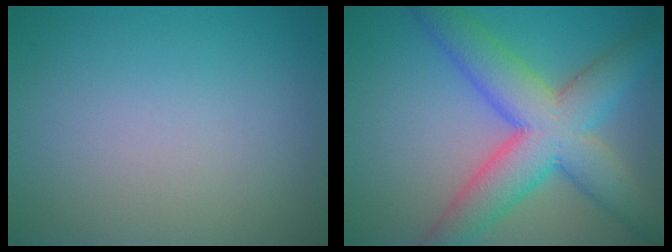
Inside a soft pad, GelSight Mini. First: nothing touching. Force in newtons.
{"total": 9.2, "press": 9.2, "slide": 0.2}